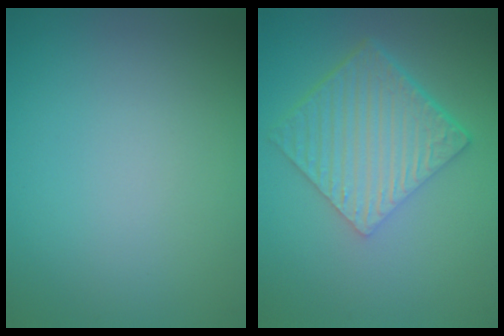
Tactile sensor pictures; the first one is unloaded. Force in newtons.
{"total": 6.4, "press": 4.4, "slide": 4.7}